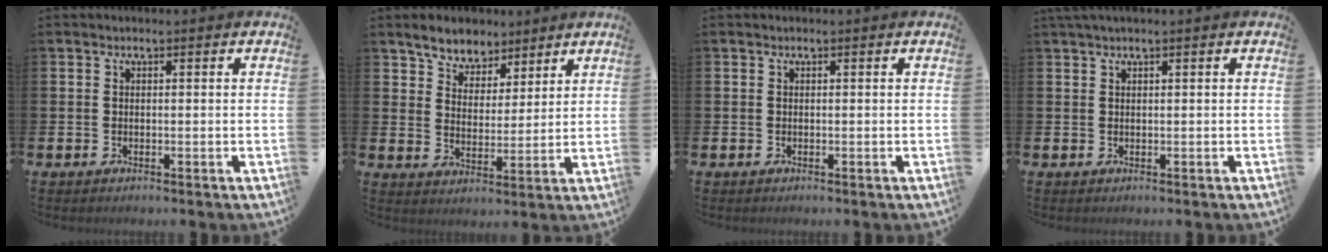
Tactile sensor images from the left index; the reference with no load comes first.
{"total": 5.8, "force": [5.3, 2.3, 0.3], "torque": [-0.027, -0.018, 0.097]}
{"total": 0.0}
{"total": 1.0, "force": [0.7, -0.1, 0.6], "torque": [-0.014, 0.003, 0.014]}